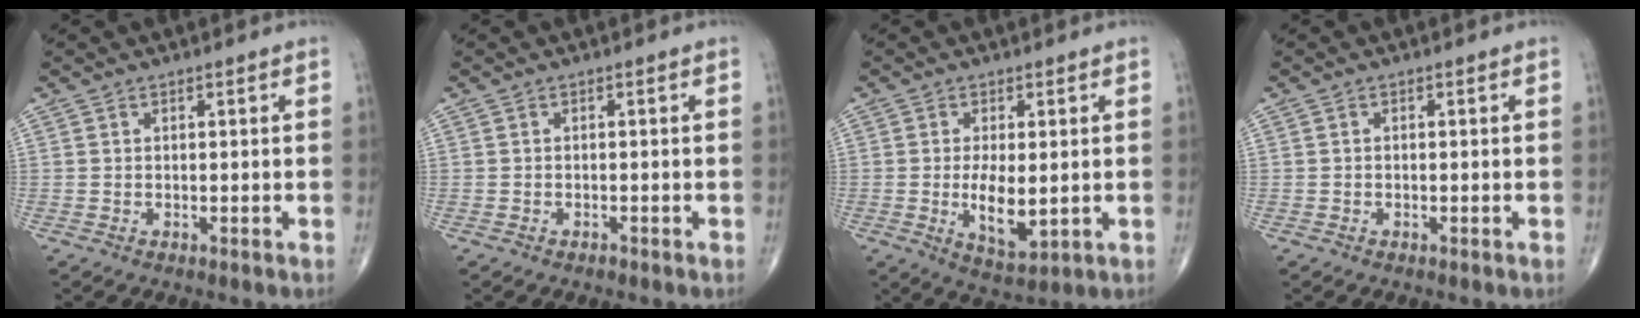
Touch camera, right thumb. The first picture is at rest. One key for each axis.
{"total": 0.6, "fx": -0.6, "fy": 0.3, "fz": 0.1, "tx": -0.001, "ty": 0.002, "tz": -0.011}
{"total": 7.5, "fx": -0.7, "fy": 3.2, "fz": 6.7, "tx": -0.112, "ty": -0.017, "tz": -0.005}
{"total": 0.0}